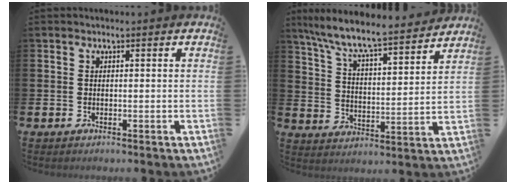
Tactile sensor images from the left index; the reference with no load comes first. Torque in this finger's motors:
{"motor_torque": [1.06, -1.08, 0.86, 0.21]}